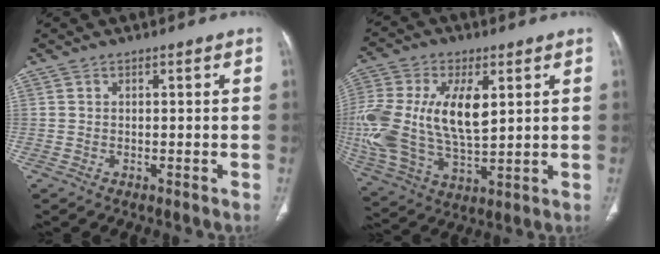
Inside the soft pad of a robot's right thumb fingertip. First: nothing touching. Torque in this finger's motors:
{"motor_torque": [1.37, 1.89, 1.74, 0.77, 0.36]}